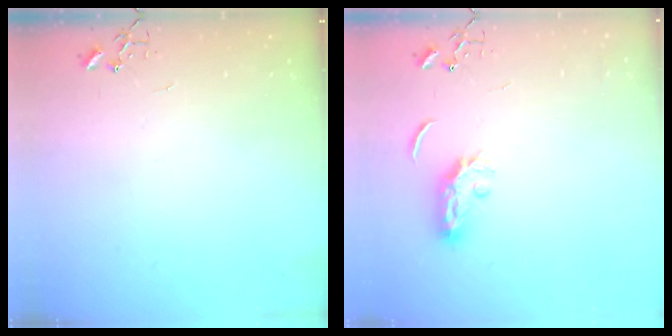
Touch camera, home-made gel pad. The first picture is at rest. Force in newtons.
{"total": 5.6, "press": 5.6, "slide": 0.5}